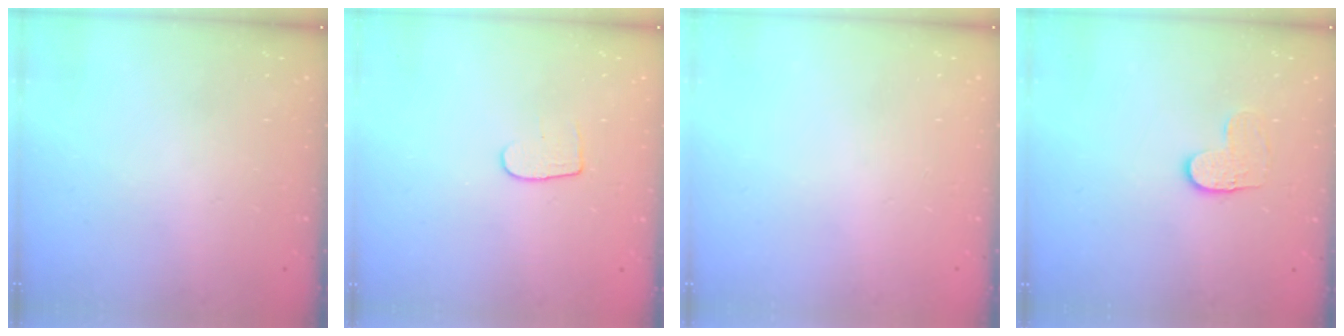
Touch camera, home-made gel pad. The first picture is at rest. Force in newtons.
{"total": 5.1, "press": 5.1, "slide": 0.4}
{"total": 0.0}
{"total": 4.3, "press": 4.3, "slide": 0.5}